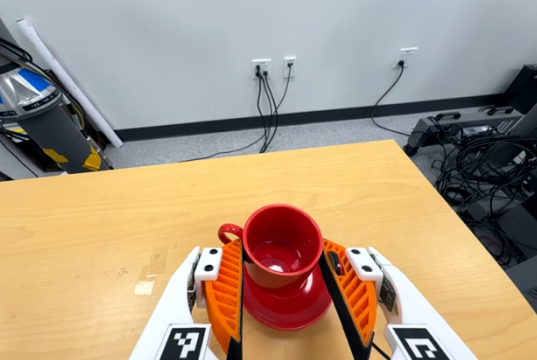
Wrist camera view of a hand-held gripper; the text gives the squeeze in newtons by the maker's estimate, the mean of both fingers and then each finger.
{"total": 2.6, "left": 2.3, "right": 3.0}